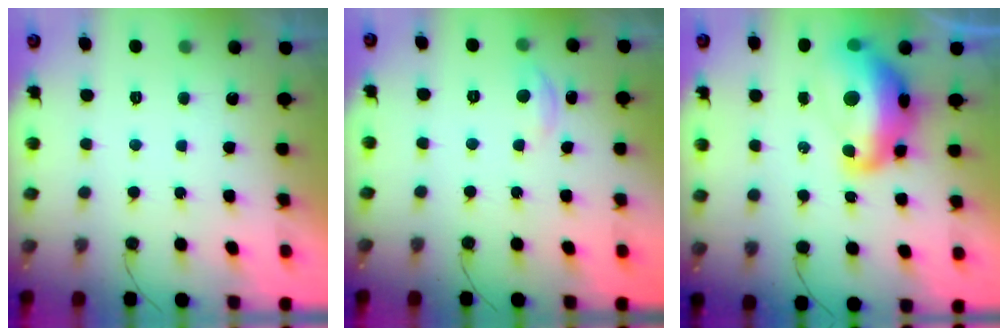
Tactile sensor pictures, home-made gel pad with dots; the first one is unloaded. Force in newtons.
{"total": 2.9, "press": 2.9, "slide": 0.3}
{"total": 18.6, "press": 18.6, "slide": 1.6}